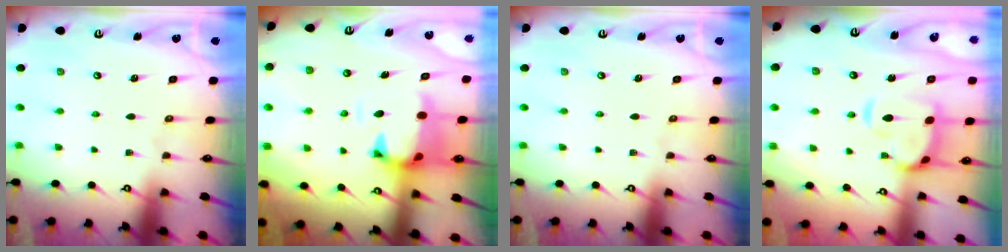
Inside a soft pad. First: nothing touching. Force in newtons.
{"total": 1.6, "press": 1.0, "slide": 1.3}
{"total": 0.0}
{"total": 5.5, "press": 5.5, "slide": 0.9}